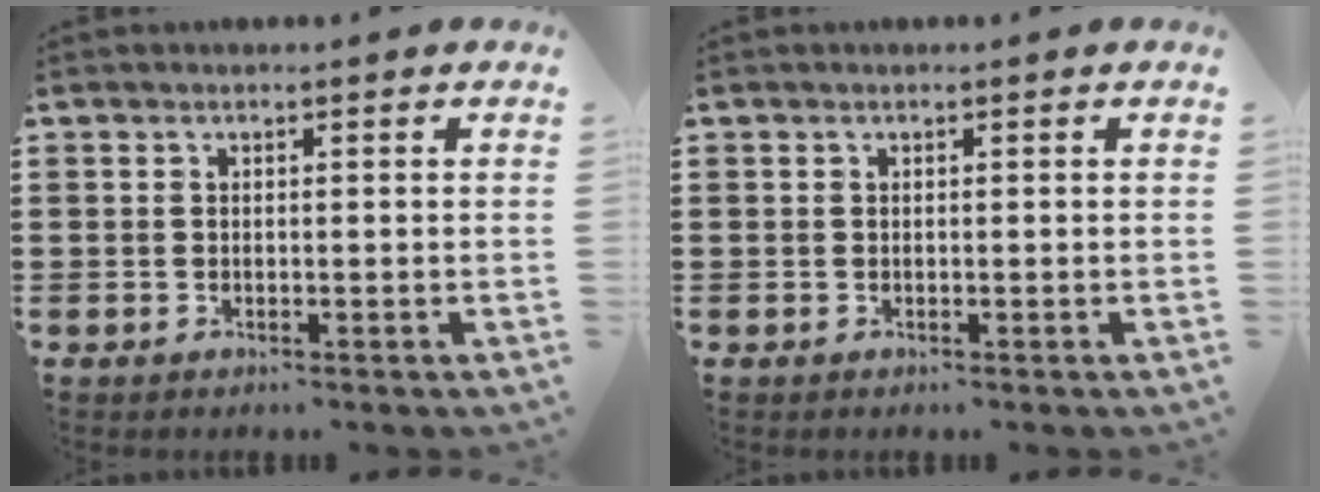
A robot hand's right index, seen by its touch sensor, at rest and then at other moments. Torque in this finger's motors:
{"motor_torque": [-0.71, 1.08, -0.02, 0.00]}